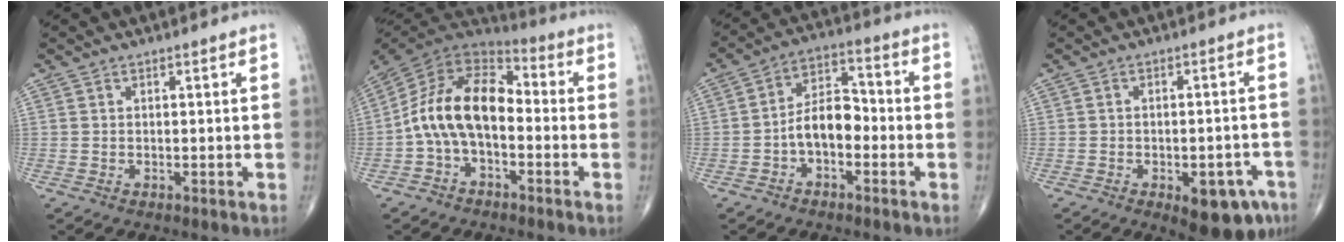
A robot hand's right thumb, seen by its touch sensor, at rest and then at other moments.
{"total": 14.8, "force": [-2.1, 8.8, 11.8], "torque": [-0.199, 0.055, -0.051]}
{"total": 8.3, "force": [-2.4, 4.9, 6.3], "torque": [-0.091, 0.039, -0.052]}
{"total": 10.3, "force": [-5.4, 4.9, 7.3], "torque": [-0.067, 0.024, -0.062]}